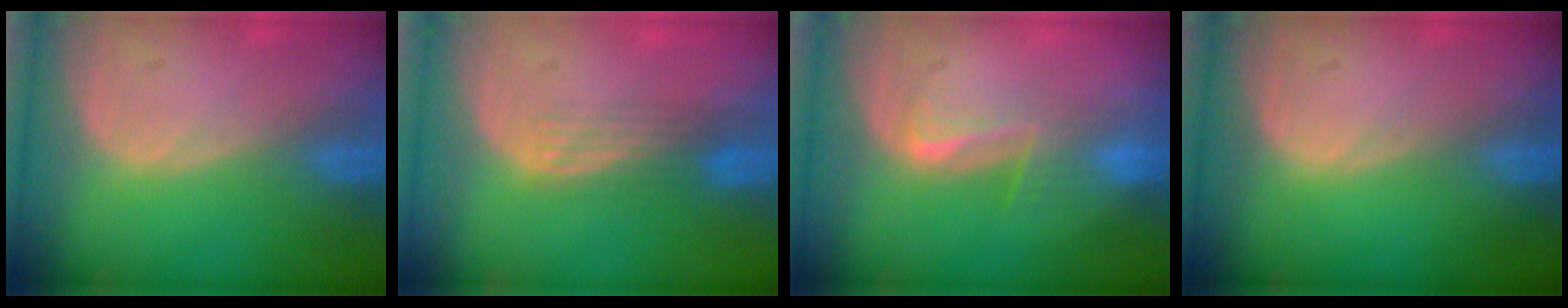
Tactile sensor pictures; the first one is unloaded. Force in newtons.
{"total": 2.9, "press": 2.8, "slide": 1.0}
{"total": 4.0, "press": 3.7, "slide": 1.6}
{"total": 0.0}